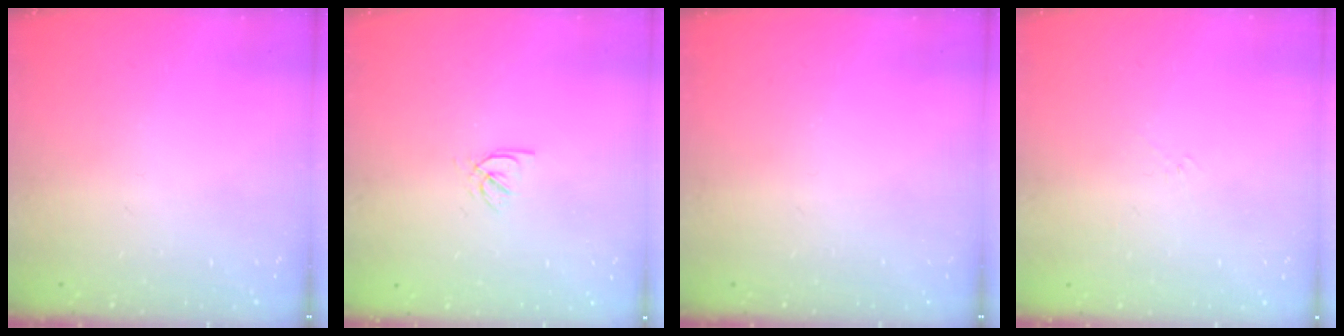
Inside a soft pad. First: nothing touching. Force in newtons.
{"total": 2.3, "press": 2.2, "slide": 0.3}
{"total": 0.0}
{"total": 2.6, "press": 2.5, "slide": 0.6}